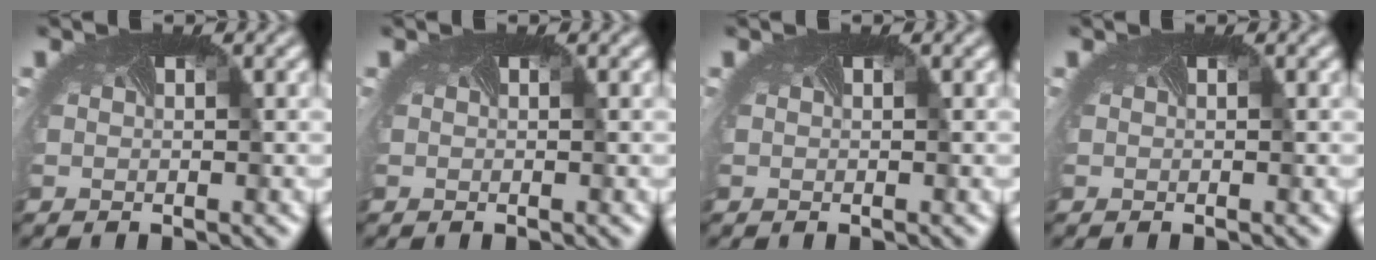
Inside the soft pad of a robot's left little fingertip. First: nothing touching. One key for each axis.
{"total": 0.0}
{"total": 0.0}
{"total": 0.0}